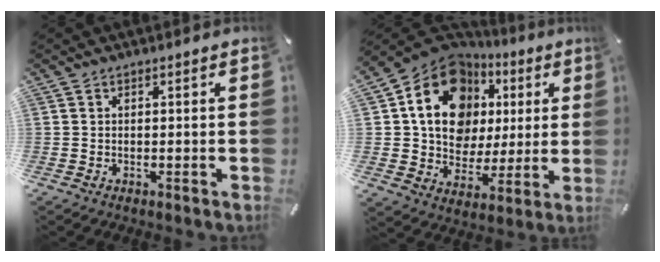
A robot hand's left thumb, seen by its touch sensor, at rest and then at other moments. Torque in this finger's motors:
{"motor_torque": [2.48, 2.53, 1.56, -1.21, 0.59]}